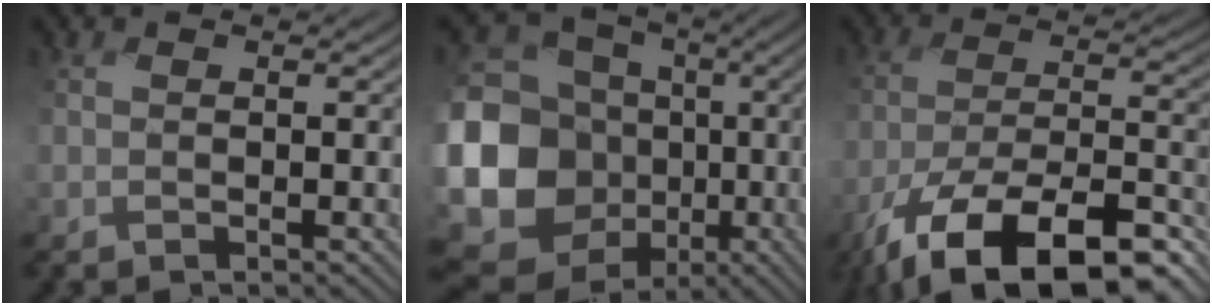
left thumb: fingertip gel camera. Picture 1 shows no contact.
{"total": 18.9, "force": [-3.8, 16.1, 9.1], "torque": [-0.266, -0.028, -0.075]}
{"total": 17.1, "force": [-12.1, 5.5, 10.8], "torque": [-0.212, -0.026, -0.201]}